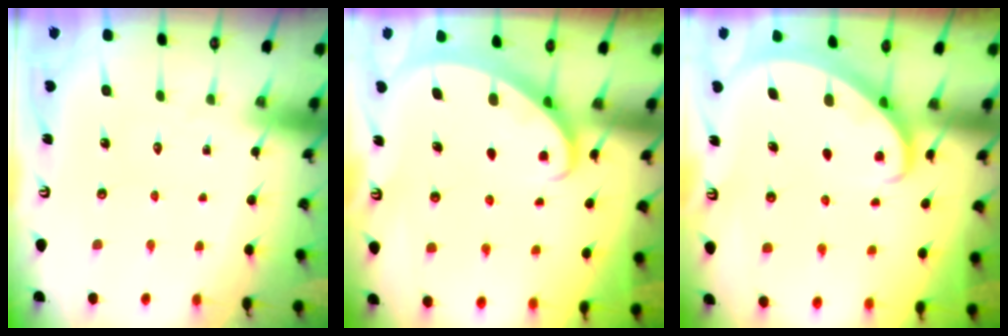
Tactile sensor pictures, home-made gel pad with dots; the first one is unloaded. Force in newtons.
{"total": 2.2, "press": 2.2, "slide": 0.2}
{"total": 2.3, "press": 2.3, "slide": 0.3}